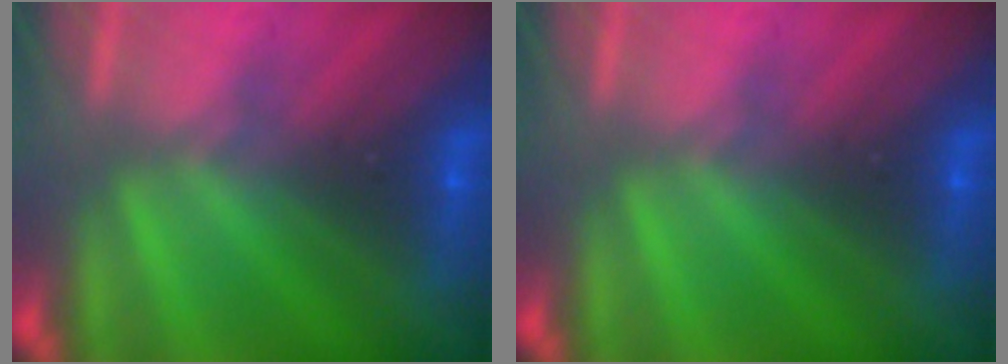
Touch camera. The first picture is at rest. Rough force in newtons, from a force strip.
{"total": 0.0}